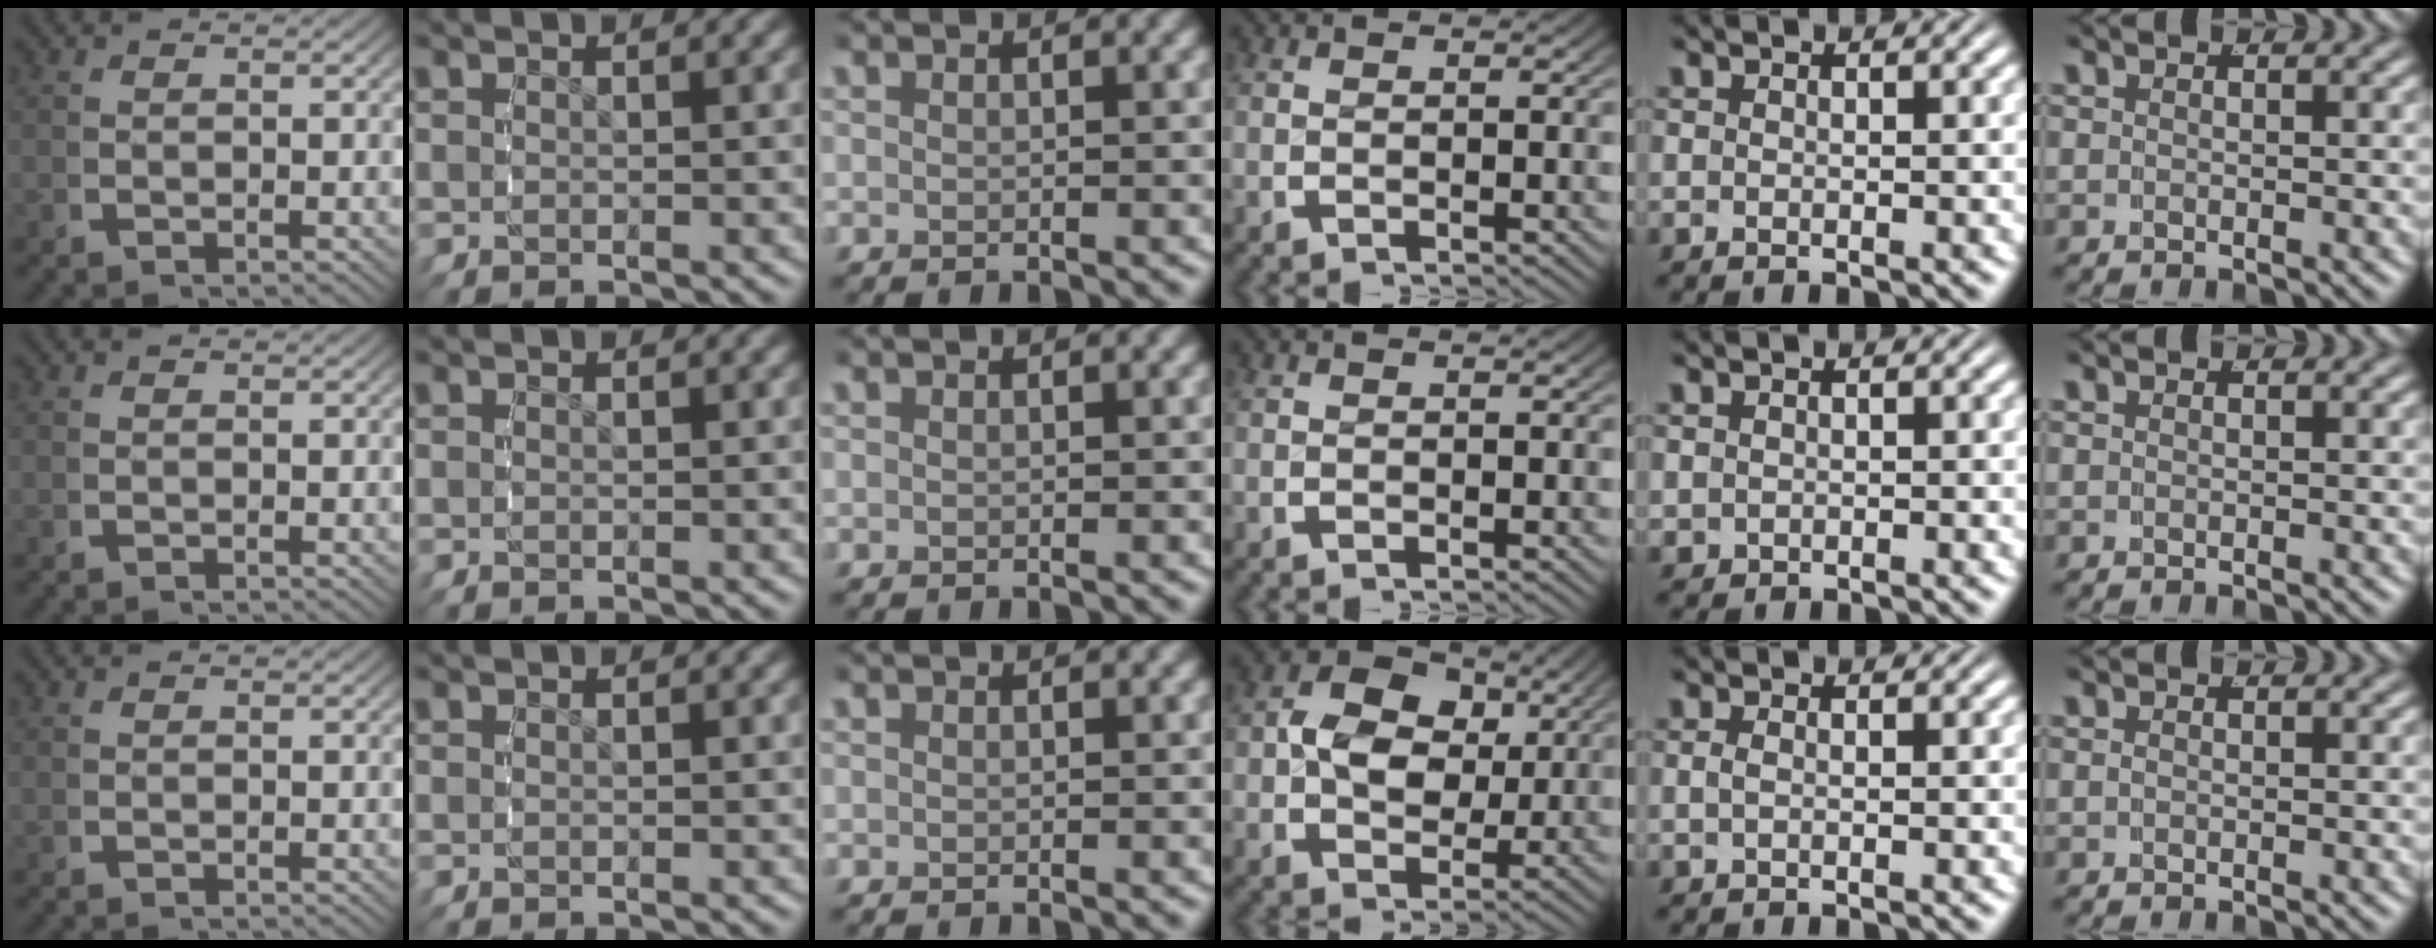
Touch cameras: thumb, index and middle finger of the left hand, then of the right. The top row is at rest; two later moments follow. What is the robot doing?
{"motion": "grasp_and_lifting", "object": "ethernet cable"}